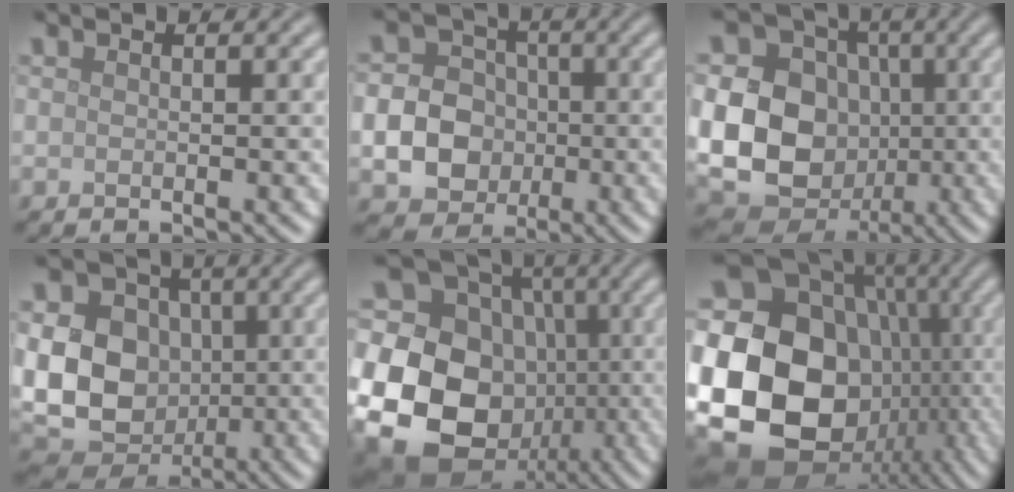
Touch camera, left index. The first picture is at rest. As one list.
[{"total": 6.4, "force": [-1.1, 5.5, 3.1], "torque": [-0.046, -0.003, -0.041]}, {"total": 16.5, "force": [-1.4, 14.2, 8.2], "torque": [-0.187, -0.001, -0.047]}, {"total": 14.1, "force": [0.1, 11.4, 8.2], "torque": [-0.156, 0.000, -0.018]}, {"total": 21.6, "force": [-3.4, 18.9, 9.9], "torque": [-0.225, 0.013, -0.102]}, {"total": 23.9, "force": [-2.9, 20.4, 12.2], "torque": [-0.257, 0.003, -0.087]}]